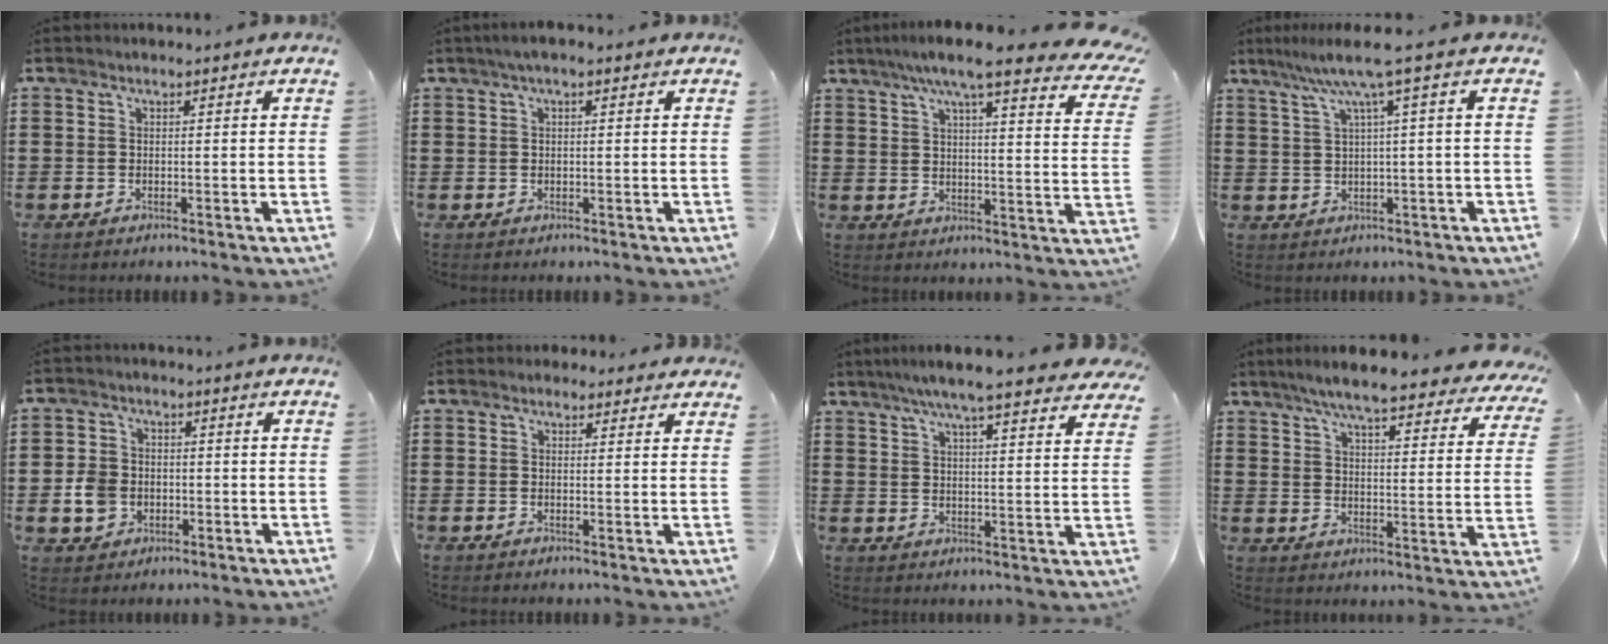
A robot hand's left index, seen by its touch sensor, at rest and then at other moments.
{"total": 1.4, "force": [0.5, 0.4, 1.2], "torque": [-0.024, 0.004, 0.008]}
{"total": 9.0, "force": [7.1, 0.2, 5.4], "torque": [-0.112, -0.028, 0.117]}
{"total": 6.3, "force": [2.2, 0.0, 5.9], "torque": [-0.119, -0.003, 0.032]}
{"total": 4.9, "force": [-1.1, 4.2, 2.3], "torque": [-0.054, 0.009, -0.022]}
{"total": 1.8, "force": [1.6, 0.9, 0.3], "torque": [-0.001, 0.005, 0.028]}
{"total": 7.1, "force": [6.1, 0.1, 3.6], "torque": [-0.089, -0.020, 0.107]}
{"total": 7.4, "force": [6.5, 0.0, 3.5], "torque": [-0.085, -0.034, 0.111]}